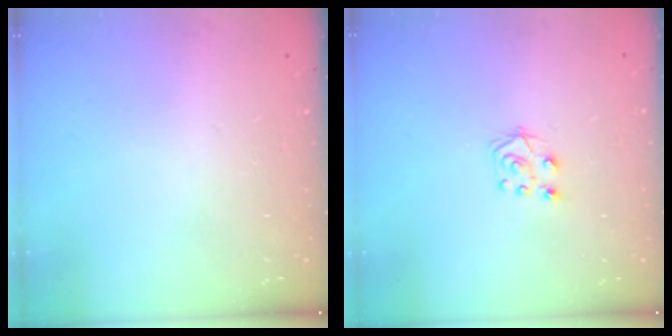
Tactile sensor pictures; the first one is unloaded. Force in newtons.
{"total": 5.7, "press": 5.7, "slide": 0.5}